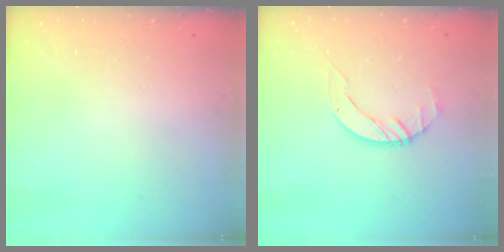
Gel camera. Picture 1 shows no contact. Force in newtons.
{"total": 2.7, "press": 2.7, "slide": 0.3}